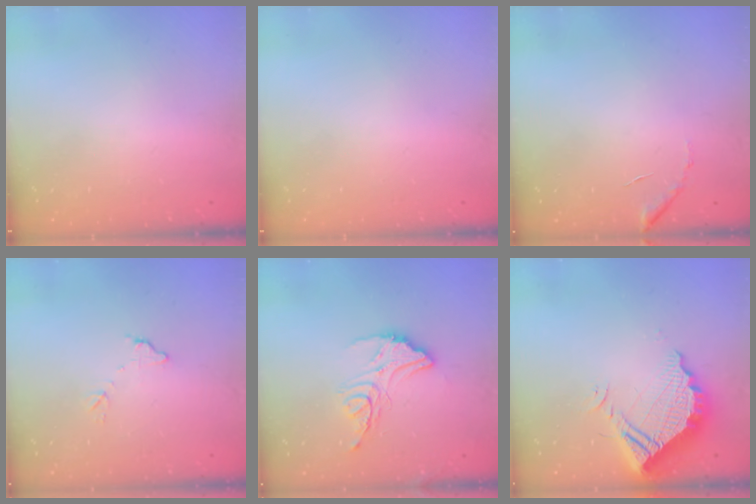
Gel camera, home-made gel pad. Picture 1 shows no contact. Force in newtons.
{"total": 0.0}
{"total": 6.2, "press": 6.2, "slide": 0.2}
{"total": 7.0, "press": 7.0, "slide": 0.4}
{"total": 13.7, "press": 13.6, "slide": 1.2}
{"total": 14.2, "press": 14.2, "slide": 1.2}